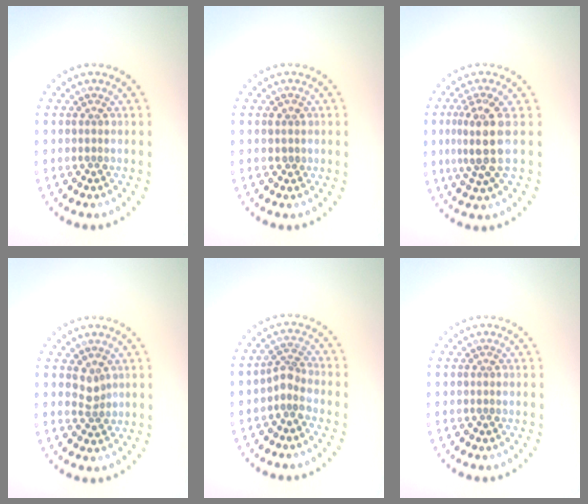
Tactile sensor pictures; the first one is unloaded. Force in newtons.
{"total": 0.9, "press": 0.8, "slide": 0.4}
{"total": 3.9, "press": 3.4, "slide": 1.9}
{"total": 1.3, "press": 1.0, "slide": 0.9}
{"total": 1.9, "press": 1.5, "slide": 1.3}
{"total": 0.0}